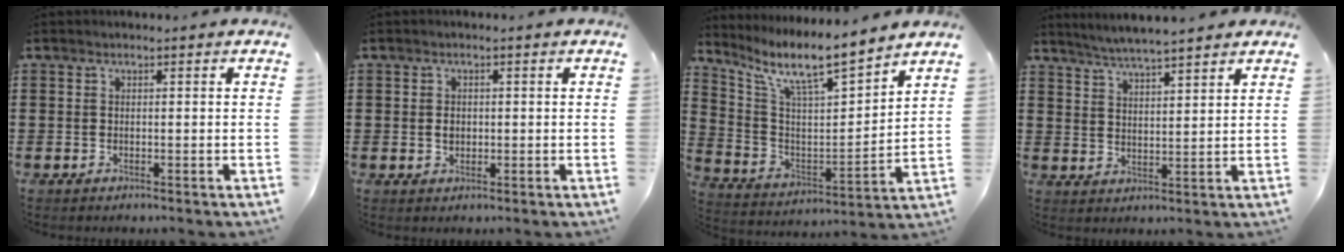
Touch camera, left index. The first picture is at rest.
{"total": 1.6, "force": [0.2, 1.1, 1.2], "torque": [-0.025, 0.006, 0.002]}
{"total": 9.6, "force": [7.9, 1.3, 5.3], "torque": [-0.135, -0.049, 0.131]}
{"total": 4.2, "force": [4.0, -0.3, 1.2], "torque": [-0.035, -0.016, 0.070]}